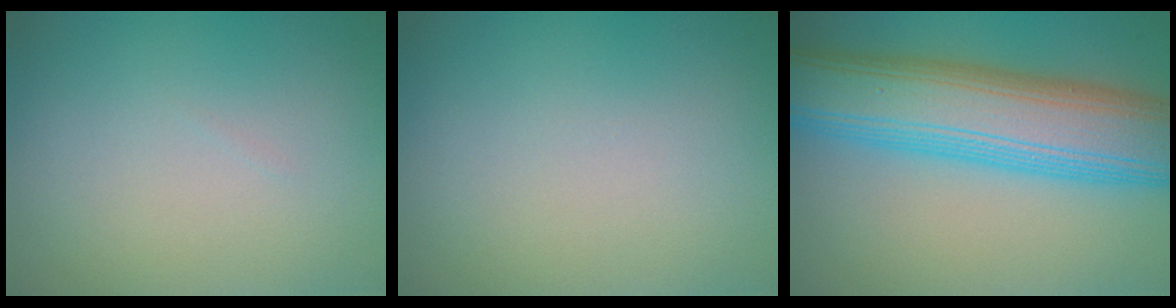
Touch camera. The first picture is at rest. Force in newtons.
{"total": 0.0}
{"total": 11.1, "press": 11.1, "slide": 0.1}